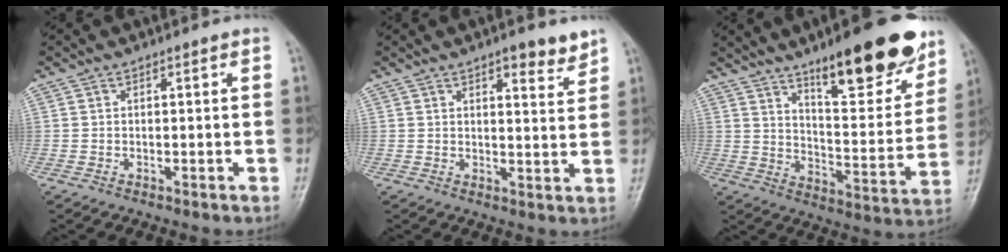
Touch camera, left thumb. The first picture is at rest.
{"total": 5.4, "force": [3.8, 1.5, 3.5], "torque": [-0.034, -0.025, 0.050]}
{"total": 21.4, "force": [13.7, 6.2, 15.2], "torque": [-0.173, -0.071, 0.209]}